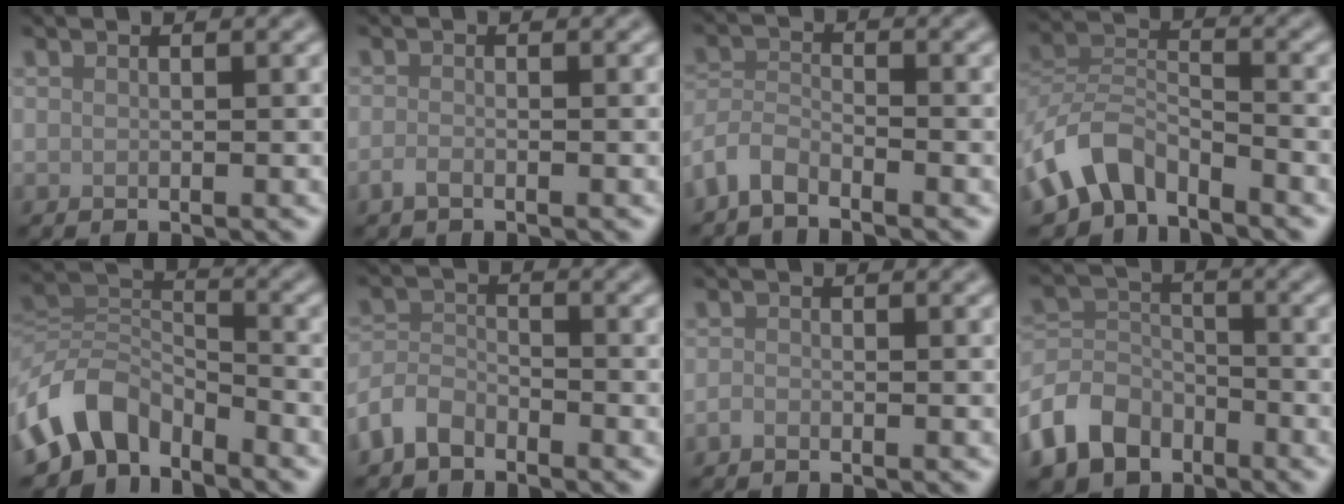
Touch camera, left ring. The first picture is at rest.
{"total": 1.0, "force": [-0.7, 0.4, 0.7], "torque": [-0.016, -0.001, -0.016]}
{"total": 2.8, "force": [-2.5, 0.8, 0.9], "torque": [-0.020, 0.001, -0.061]}
{"total": 5.7, "force": [-4.3, 3.0, 2.1], "torque": [-0.035, -0.002, -0.095]}
{"total": 6.2, "force": [-4.5, 3.4, 2.4], "torque": [-0.031, -0.001, -0.097]}
{"total": 3.1, "force": [-2.5, 1.5, 0.9], "torque": [-0.020, 0.004, -0.064]}
{"total": 0.7, "force": [-0.6, 0.3, 0.3], "torque": [-0.005, -0.002, -0.012]}
{"total": 6.2, "force": [-3.8, 4.3, 2.3], "torque": [-0.048, -0.001, -0.092]}